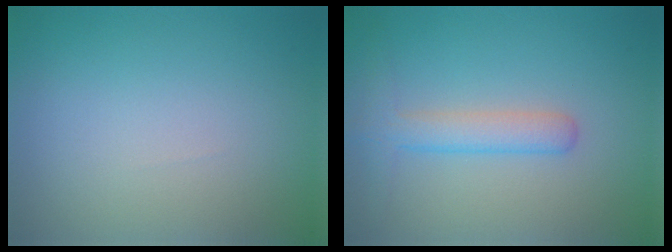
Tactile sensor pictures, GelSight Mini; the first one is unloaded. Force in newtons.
{"total": 3.0, "press": 3.0, "slide": 0.0}